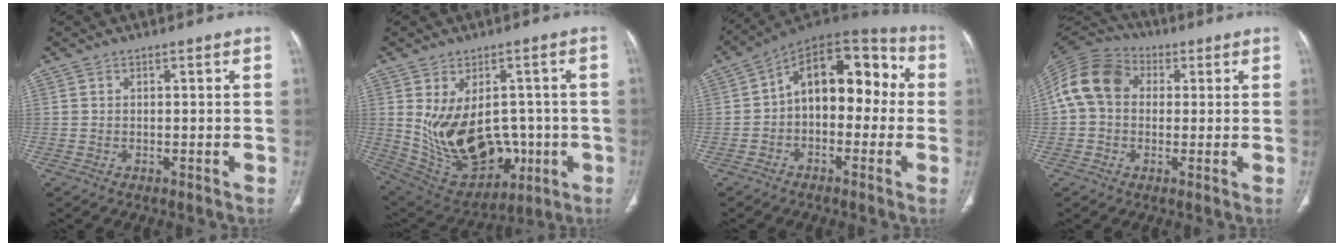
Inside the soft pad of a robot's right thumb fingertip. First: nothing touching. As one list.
[{"total": 18.6, "force": [-1.3, 12.3, 13.9], "torque": [-0.203, 0.002, 0.024]}, {"total": 15.9, "force": [0.3, 9.9, 12.5], "torque": [-0.136, 0.056, -0.012]}, {"total": 12.1, "force": [1.7, 9.6, 7.2], "torque": [-0.133, 0.033, 0.018]}]